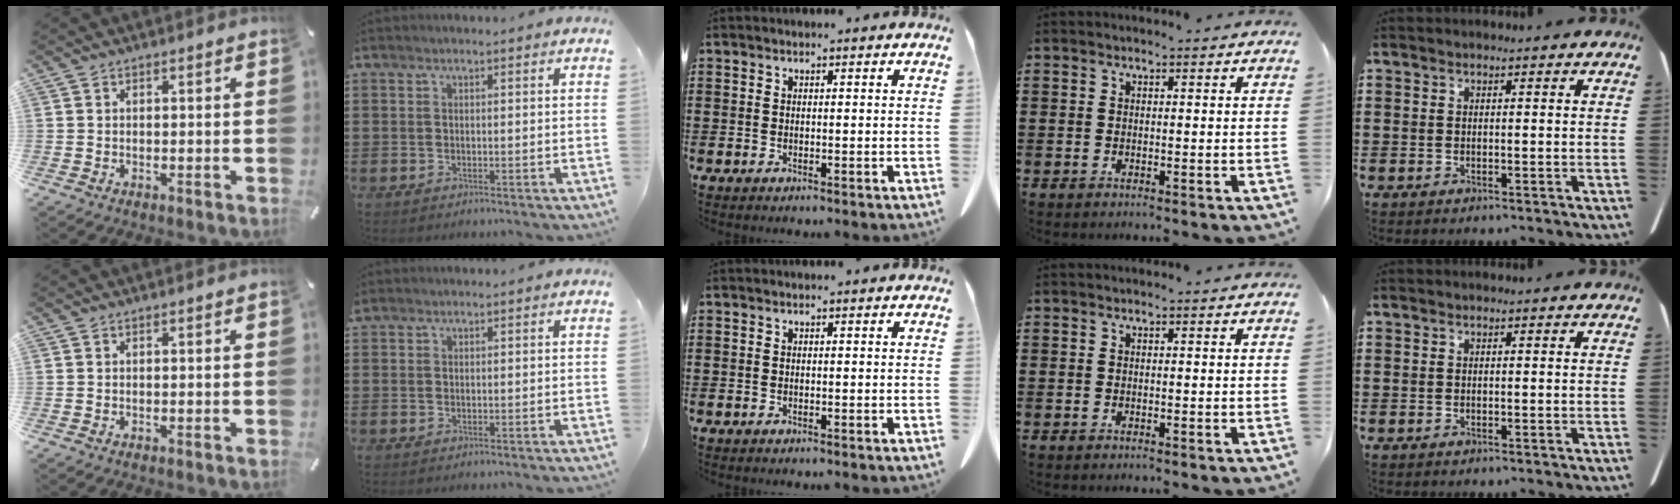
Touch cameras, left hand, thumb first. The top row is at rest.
{"index": {"total": 0.5, "force": [0.4, 0.3, 0.1], "torque": [-0.004, 0.001, 0.009]}}